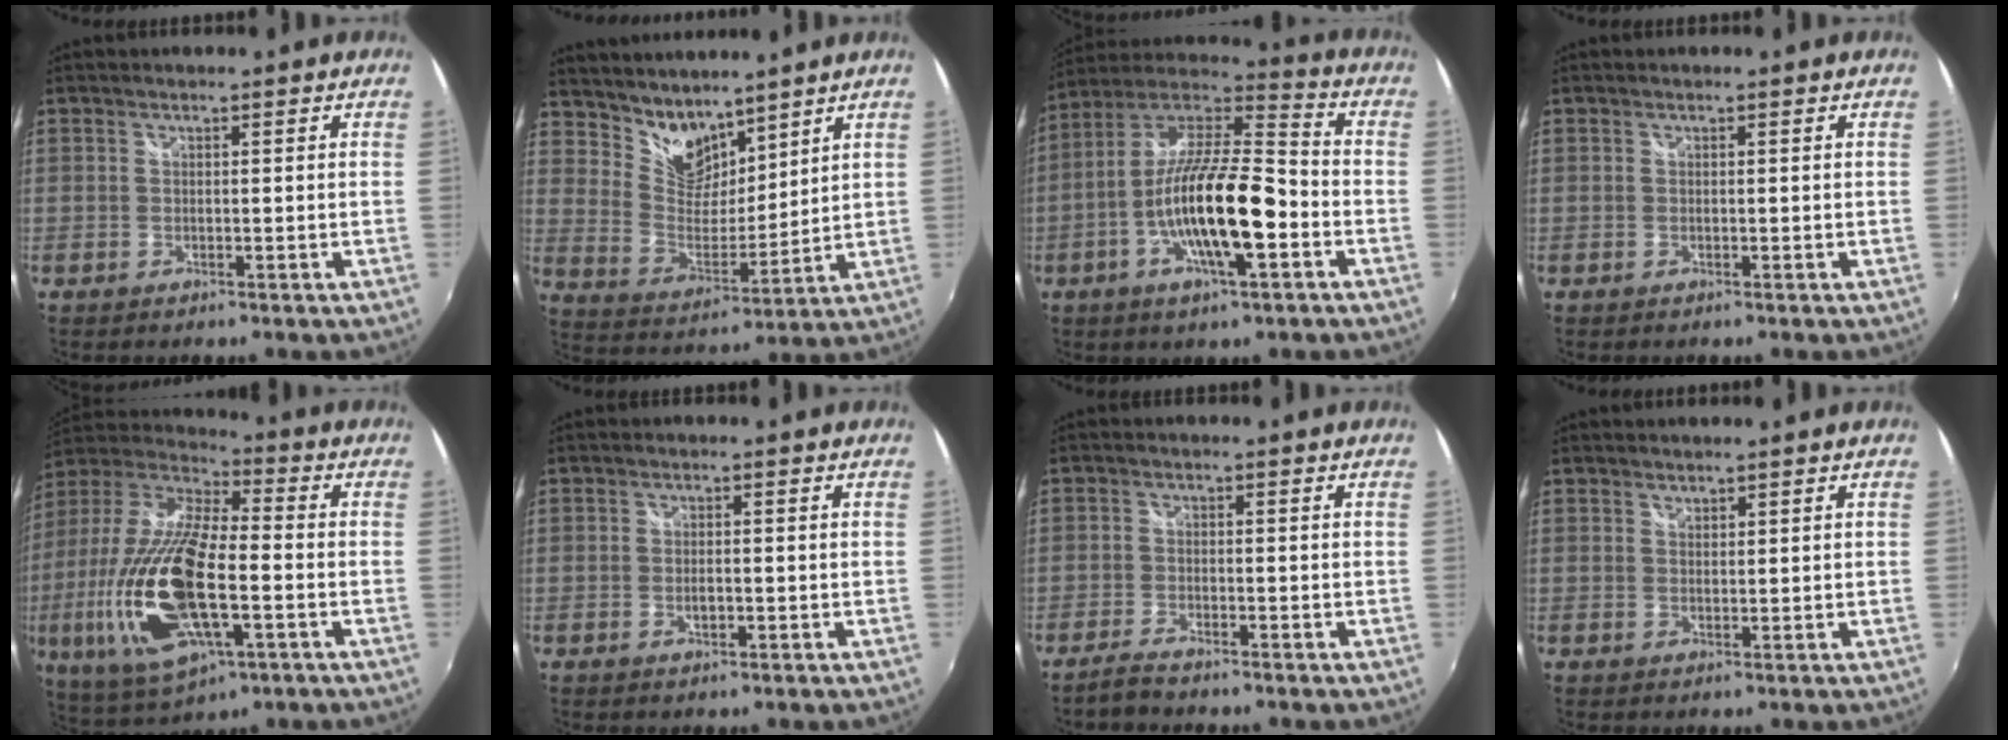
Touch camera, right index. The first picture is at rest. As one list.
[{"total": 9.9, "force": [8.1, 4.9, 2.8], "torque": [-0.050, 0.002, 0.161]}, {"total": 18.1, "force": [-5.5, 4.5, 16.7], "torque": [-0.318, -0.006, -0.111]}, {"total": 0.0}, {"total": 24.1, "force": [-5.7, 8.8, 21.7], "torque": [-0.454, -0.034, -0.102]}, {"total": 1.8, "force": [-0.6, 0.8, 1.5], "torque": [-0.028, -0.002, -0.011]}, {"total": 6.9, "force": [-5.7, 1.1, 3.8], "torque": [-0.103, -0.018, -0.111]}, {"total": 1.0, "force": [0.9, 0.3, 0.1], "torque": [0.000, 0.002, 0.017]}]